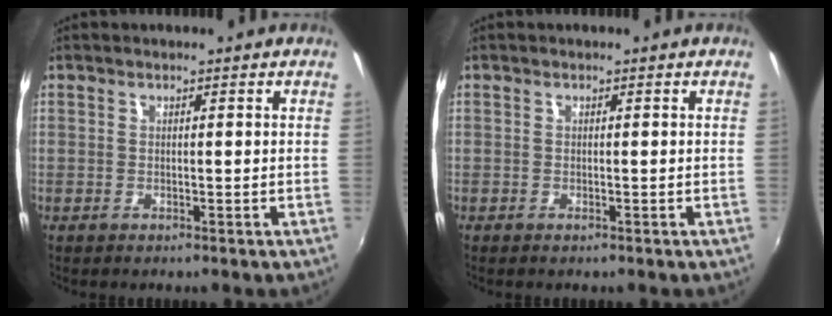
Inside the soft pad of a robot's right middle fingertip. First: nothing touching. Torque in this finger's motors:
{"motor_torque": [0.22, -1.06, -0.42, -0.07]}